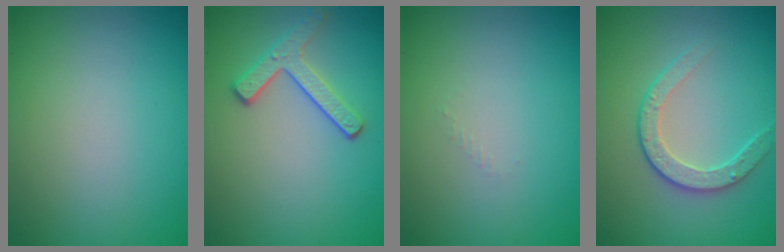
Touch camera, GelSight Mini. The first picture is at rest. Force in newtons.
{"total": 2.7, "press": 2.3, "slide": 1.3}
{"total": 0.5, "press": 0.5, "slide": 0.2}
{"total": 2.6, "press": 2.0, "slide": 1.7}